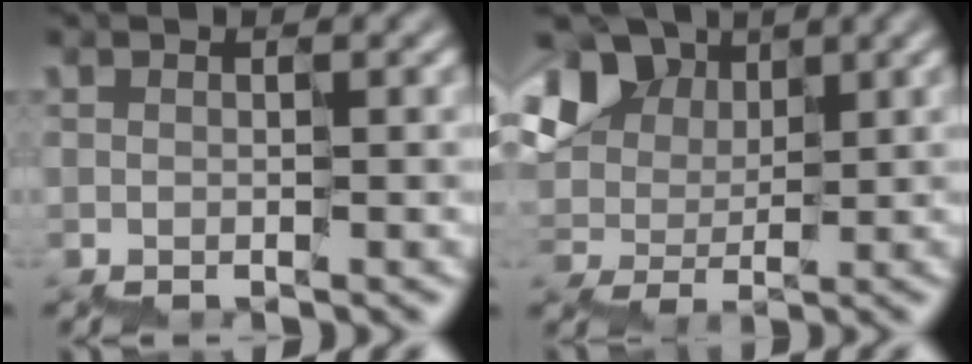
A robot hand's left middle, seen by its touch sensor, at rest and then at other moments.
{"total": 7.9, "force": [4.7, 5.2, 3.7], "torque": [-0.080, 0.035, 0.070]}